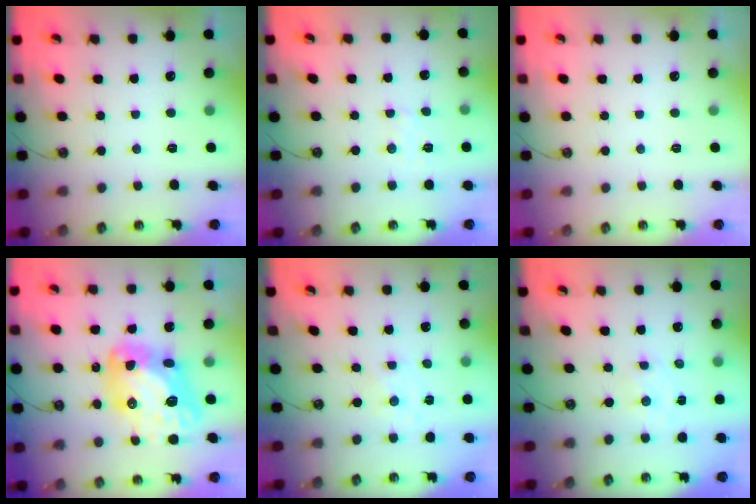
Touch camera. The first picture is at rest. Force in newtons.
{"total": 6.3, "press": 6.3, "slide": 0.6}
{"total": 0.0}
{"total": 17.9, "press": 17.8, "slide": 1.9}
{"total": 0.0}
{"total": 1.8, "press": 1.8, "slide": 0.3}